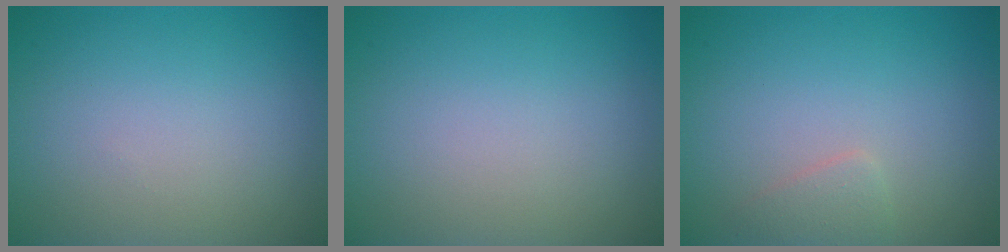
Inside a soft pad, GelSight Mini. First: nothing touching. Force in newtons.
{"total": 0.0}
{"total": 1.2, "press": 1.2, "slide": 0.1}